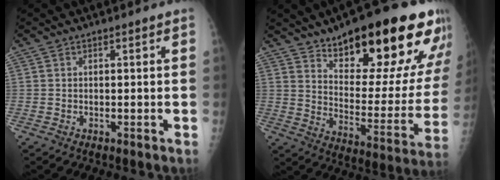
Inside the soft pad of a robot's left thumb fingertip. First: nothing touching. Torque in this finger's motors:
{"motor_torque": [0.50, 0.58, 1.53, -1.25, 0.38]}